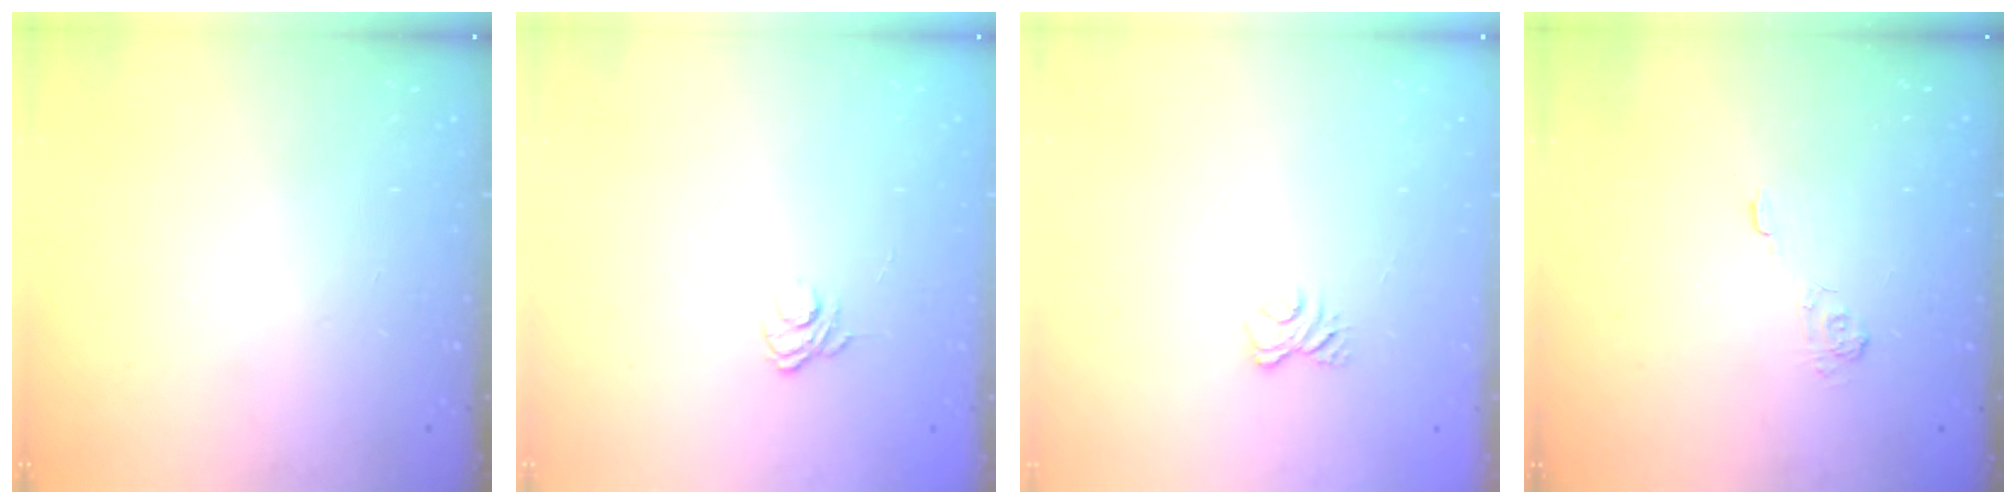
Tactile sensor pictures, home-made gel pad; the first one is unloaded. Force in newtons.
{"total": 2.8, "press": 2.5, "slide": 1.4}
{"total": 2.8, "press": 2.5, "slide": 1.3}
{"total": 2.0, "press": 1.4, "slide": 1.4}